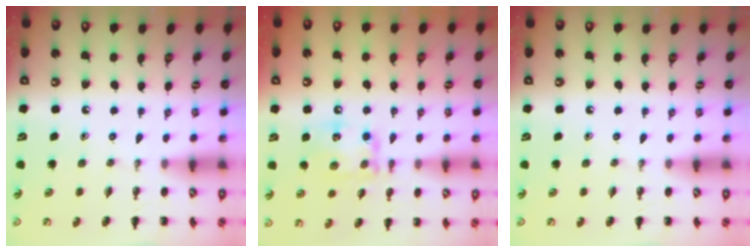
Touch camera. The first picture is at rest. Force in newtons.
{"total": 13.4, "press": 13.3, "slide": 1.3}
{"total": 0.0}